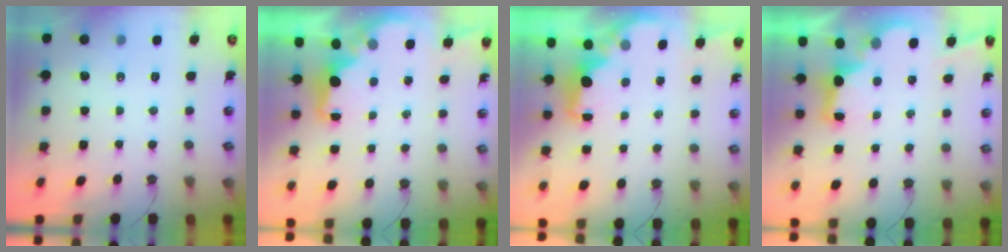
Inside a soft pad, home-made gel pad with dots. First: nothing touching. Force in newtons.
{"total": 2.0, "press": 1.8, "slide": 0.7}
{"total": 2.3, "press": 2.2, "slide": 0.7}
{"total": 2.9, "press": 2.7, "slide": 0.9}